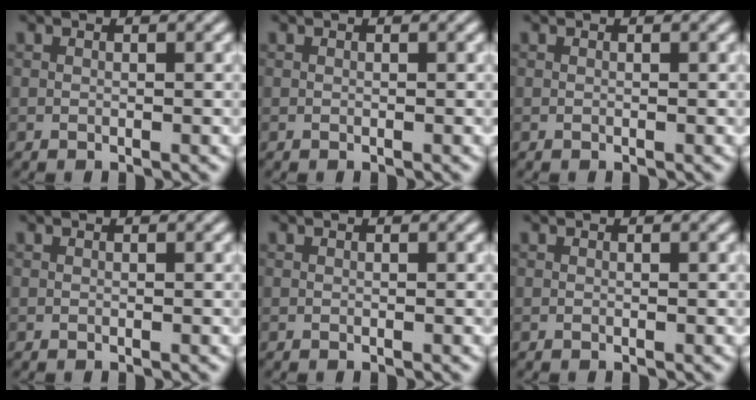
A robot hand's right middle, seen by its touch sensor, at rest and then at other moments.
{"total": 0.0}
{"total": 0.0}
{"total": 0.0}
{"total": 0.0}
{"total": 0.0}